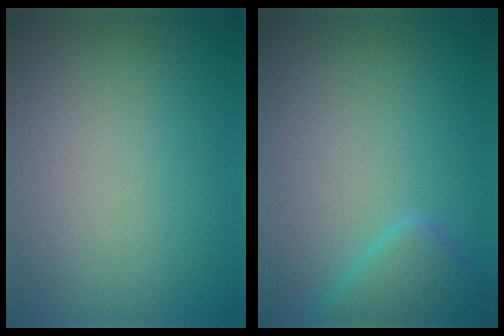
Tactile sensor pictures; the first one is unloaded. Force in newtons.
{"total": 2.7, "press": 2.7, "slide": 0.2}